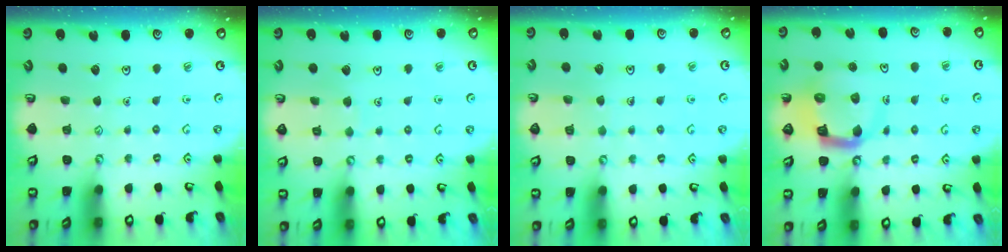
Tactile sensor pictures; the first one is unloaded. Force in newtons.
{"total": 3.6, "press": 3.5, "slide": 0.2}
{"total": 3.0, "press": 3.0, "slide": 0.2}
{"total": 10.3, "press": 10.2, "slide": 1.2}